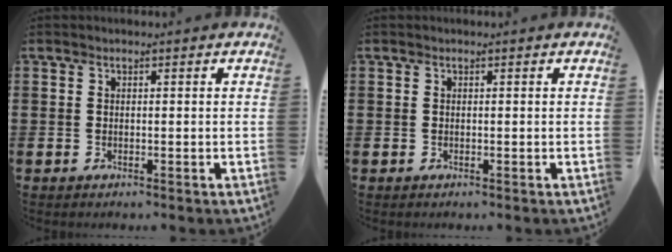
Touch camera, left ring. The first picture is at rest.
{"total": 0.0}